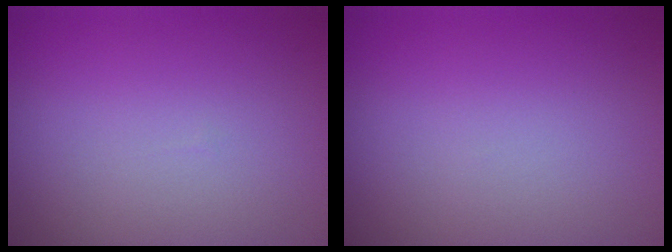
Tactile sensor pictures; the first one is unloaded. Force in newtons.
{"total": 0.0}